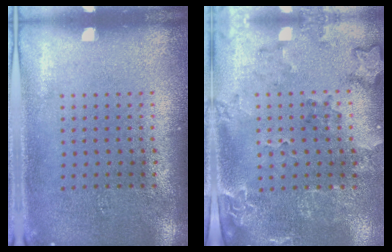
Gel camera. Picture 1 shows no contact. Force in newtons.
{"total": 1.9, "press": 1.7, "slide": 0.8}